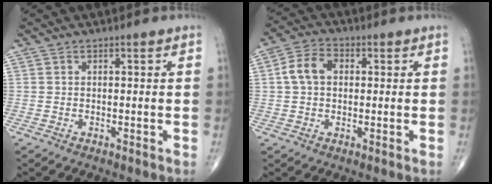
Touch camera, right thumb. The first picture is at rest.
{"total": 6.6, "force": [0.8, 4.7, 4.5], "torque": [-0.082, 0.019, 0.009]}